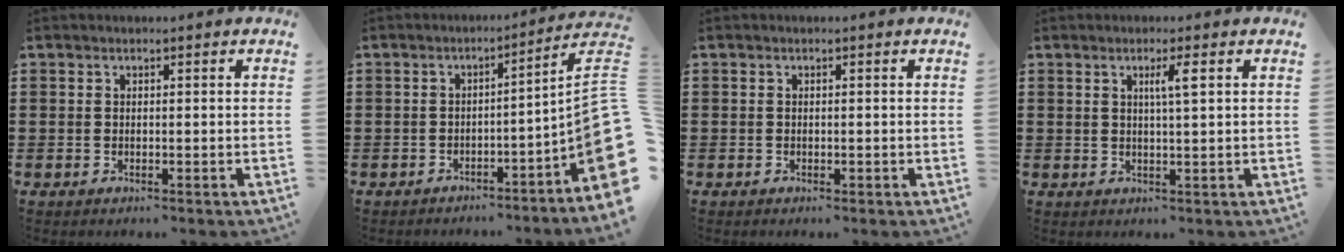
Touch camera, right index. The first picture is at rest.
{"total": 6.5, "force": [-2.1, 0.5, 6.1], "torque": [-0.085, -0.028, -0.040]}
{"total": 0.0}
{"total": 2.7, "force": [0.9, 0.1, 2.6], "torque": [-0.051, 0.001, 0.012]}